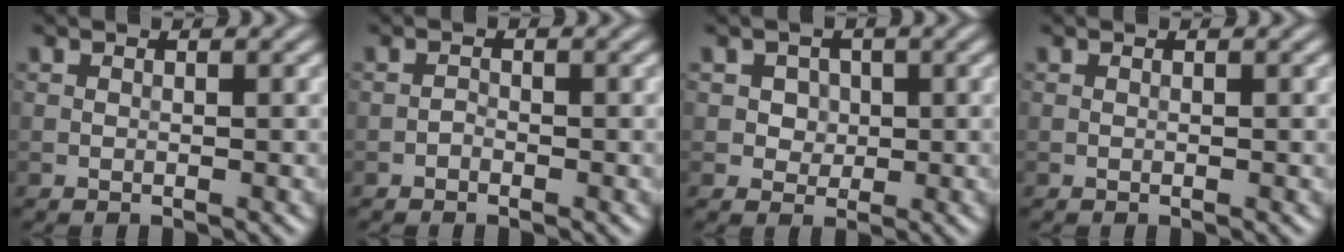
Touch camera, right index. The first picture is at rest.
{"total": 0.6, "force": [-0.4, 0.3, 0.2], "torque": [-0.001, 0.001, -0.010]}
{"total": 2.6, "force": [0.7, 2.2, 1.1], "torque": [-0.014, 0.002, 0.013]}
{"total": 0.0}